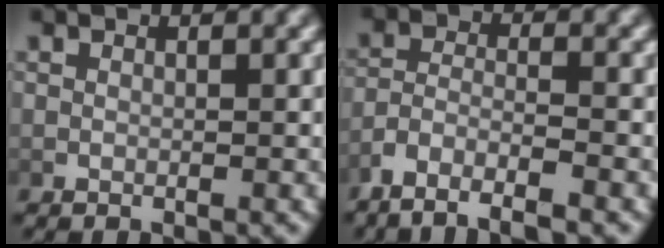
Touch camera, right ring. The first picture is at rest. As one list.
[{"total": 5.6, "force": [-4.5, 1.9, 2.7], "torque": [-0.056, -0.017, -0.071]}]